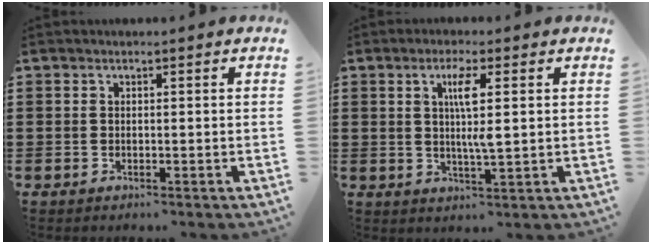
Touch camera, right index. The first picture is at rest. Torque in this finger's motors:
{"motor_torque": [1.32, 0.81, 0.37, 0.13]}